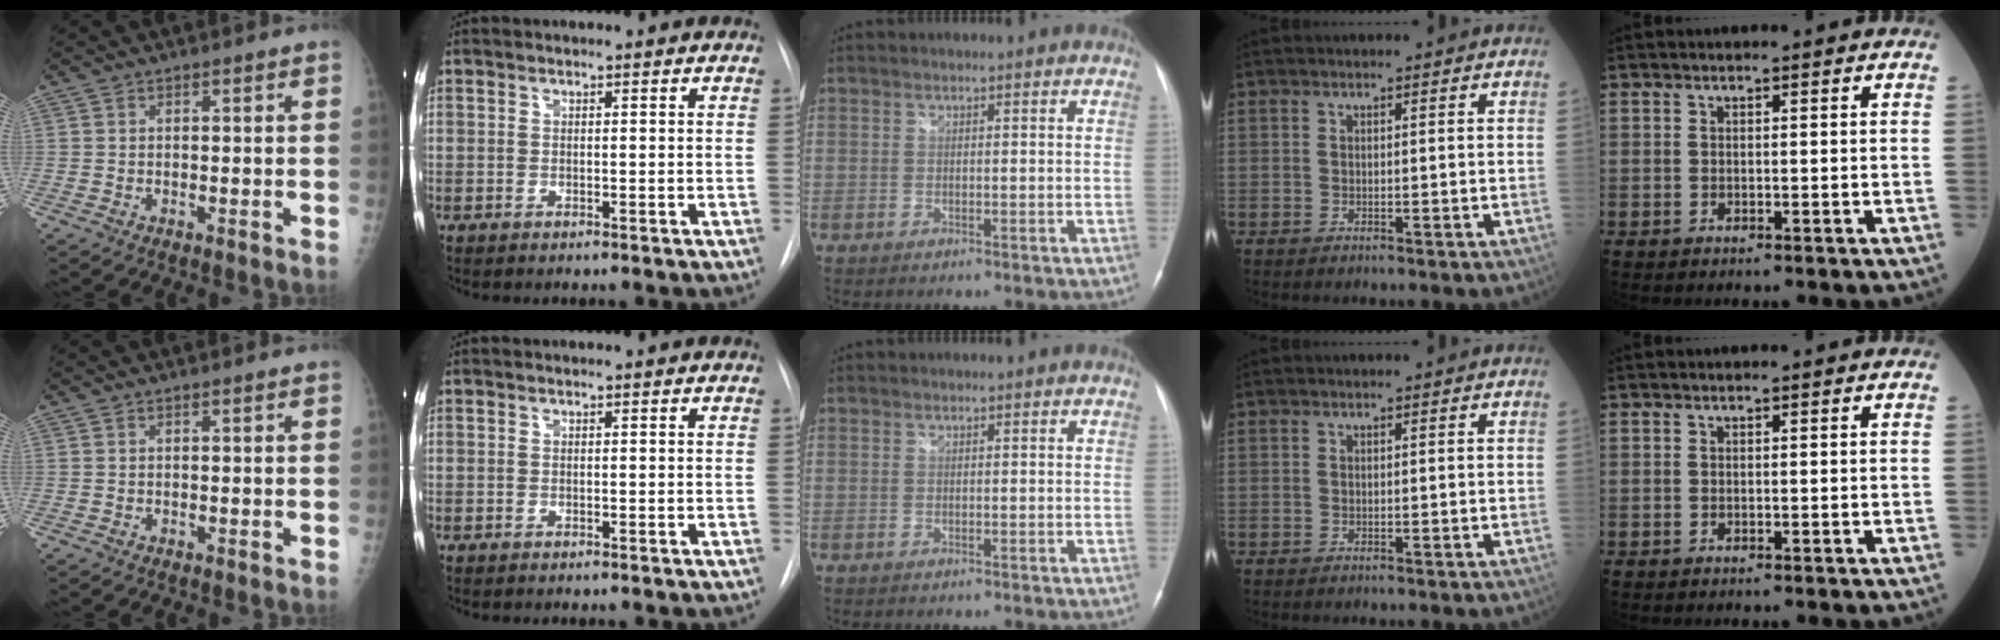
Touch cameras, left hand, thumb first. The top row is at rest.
{}